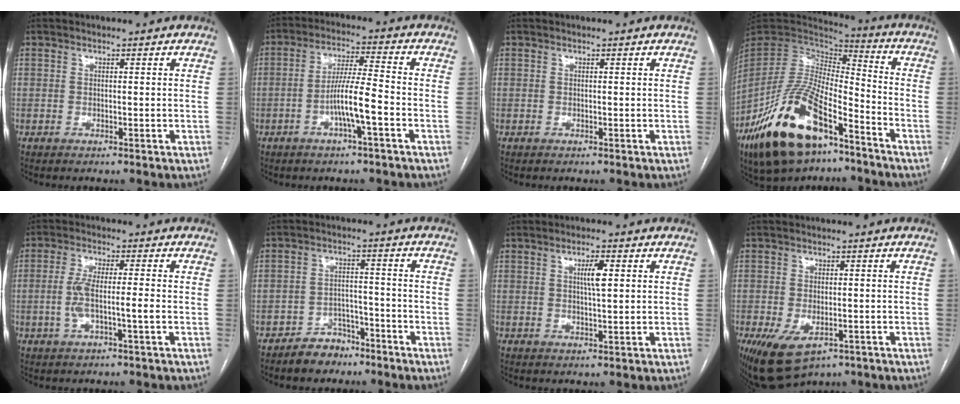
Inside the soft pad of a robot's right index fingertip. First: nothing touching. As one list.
[{"total": 7.4, "force": [-2.8, 0.2, 6.9], "torque": [-0.129, 0.008, -0.049]}, {"total": 0.0}, {"total": 22.1, "force": [-13.6, 8.3, 15.3], "torque": [-0.316, -0.015, -0.240]}, {"total": 5.3, "force": [-1.1, 0.5, 5.2], "torque": [-0.111, 0.009, -0.019]}, {"total": 5.4, "force": [-4.1, 3.4, 0.9], "torque": [-0.011, 0.014, -0.065]}, {"total": 3.5, "force": [1.0, 0.5, 3.3], "torque": [-0.057, 0.002, 0.017]}, {"total": 8.0, "force": [-4.1, 4.3, 5.3], "torque": [-0.089, -0.012, -0.056]}]